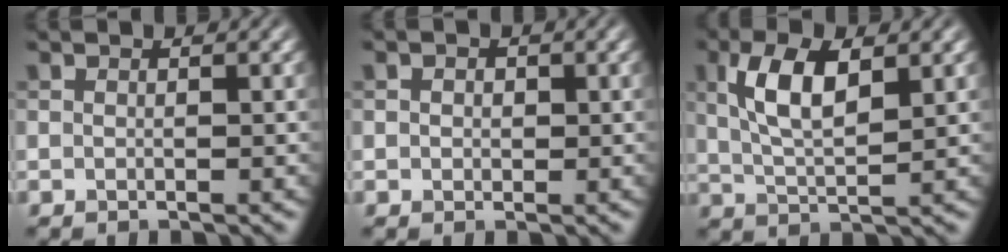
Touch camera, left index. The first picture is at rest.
{"total": 1.0, "force": [0.2, 0.9, 0.4], "torque": [-0.005, 0.001, 0.000]}
{"total": 5.5, "force": [1.9, 2.1, 4.7], "torque": [-0.096, 0.004, 0.036]}